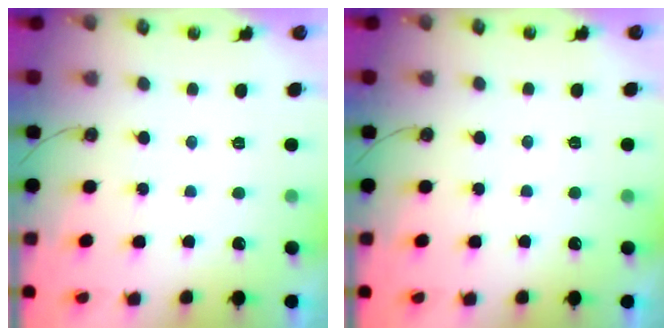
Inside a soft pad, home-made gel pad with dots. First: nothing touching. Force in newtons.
{"total": 3.0, "press": 3.0, "slide": 0.3}